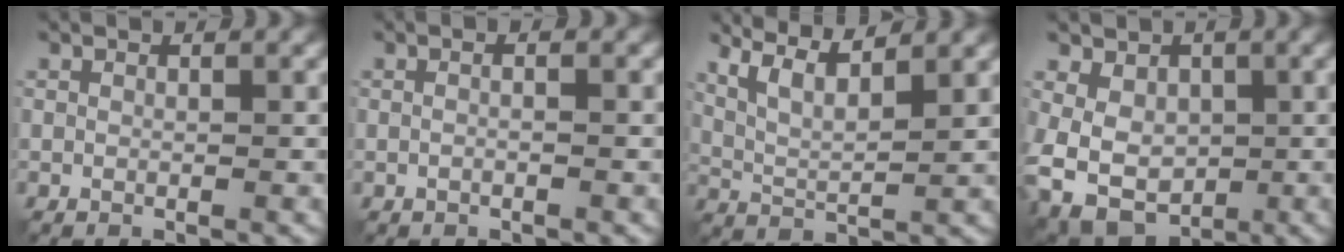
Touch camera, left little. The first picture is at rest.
{"total": 1.2, "force": [-0.1, 0.5, 1.1], "torque": [-0.008, 0.001, -0.012]}
{"total": 5.8, "force": [4.1, 1.4, 3.9], "torque": [-0.071, 0.015, 0.057]}
{"total": 7.2, "force": [-0.1, 6.0, 4.0], "torque": [-0.086, -0.008, 0.008]}